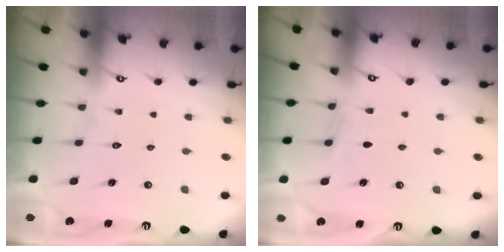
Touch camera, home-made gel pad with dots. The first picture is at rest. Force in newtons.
{"total": 2.9, "press": 2.9, "slide": 0.5}